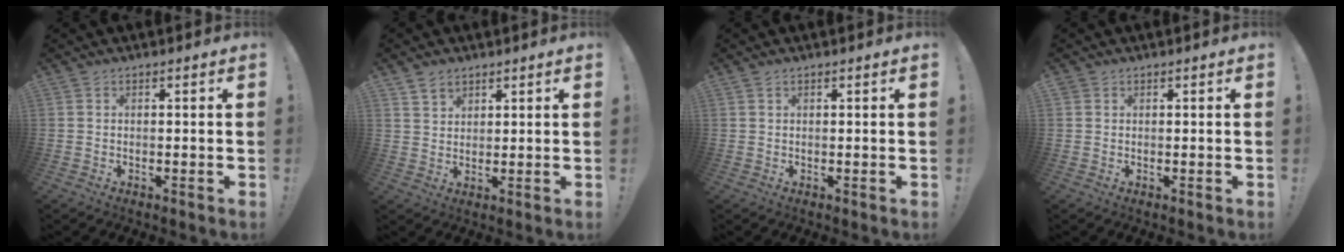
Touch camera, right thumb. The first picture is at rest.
{"total": 4.0, "force": [3.1, 2.4, 0.7], "torque": [-0.005, -0.019, 0.056]}
{"total": 0.7, "force": [0.5, 0.4, 0.3], "torque": [-0.002, -0.001, 0.008]}
{"total": 0.9, "force": [0.6, 0.6, 0.1], "torque": [-0.007, 0.002, 0.013]}